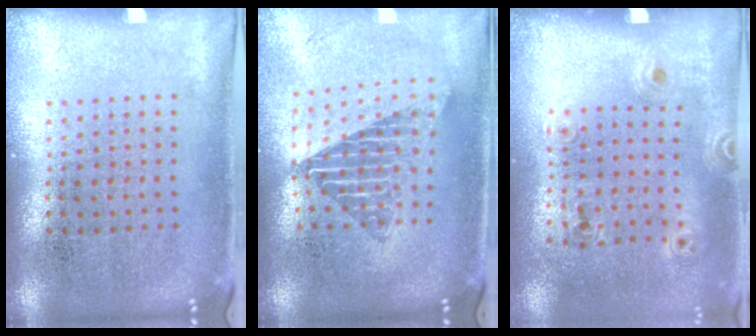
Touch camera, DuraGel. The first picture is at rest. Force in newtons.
{"total": 1.7, "press": 1.4, "slide": 1.0}
{"total": 1.2, "press": 0.9, "slide": 0.8}